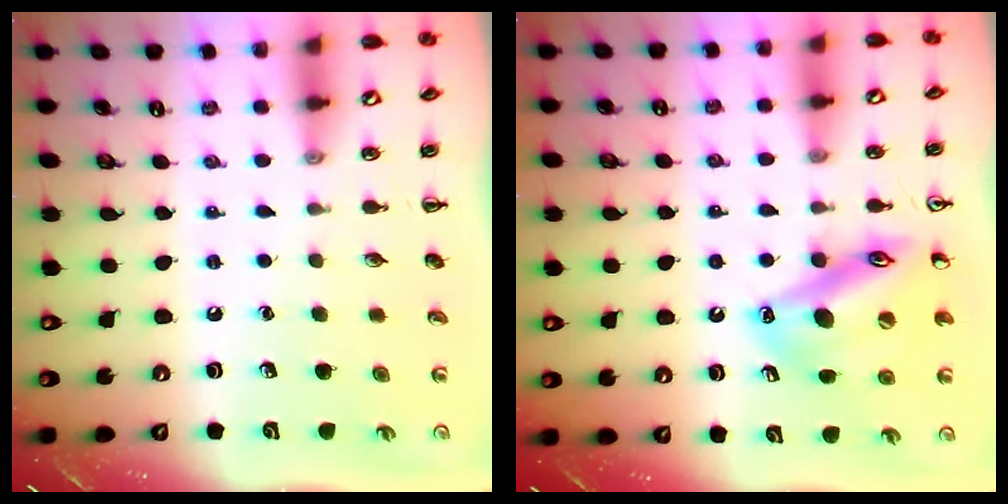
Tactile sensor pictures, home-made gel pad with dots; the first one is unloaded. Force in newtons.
{"total": 16.2, "press": 16.0, "slide": 2.5}